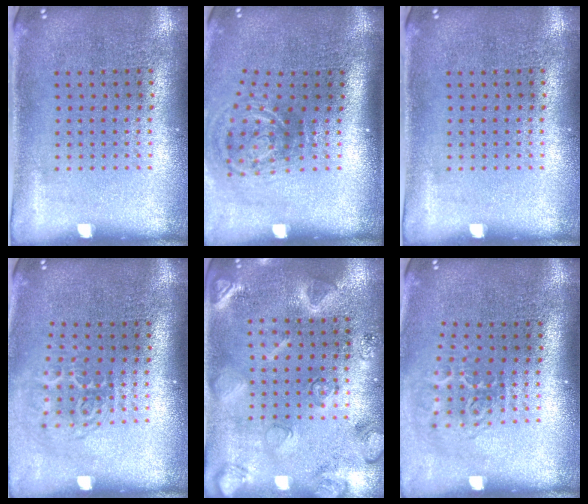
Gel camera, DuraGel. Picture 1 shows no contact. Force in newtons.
{"total": 2.1, "press": 1.2, "slide": 1.7}
{"total": 0.0}
{"total": 1.7, "press": 1.1, "slide": 1.2}
{"total": 2.5, "press": 2.5, "slide": 0.1}
{"total": 2.0, "press": 1.3, "slide": 1.5}